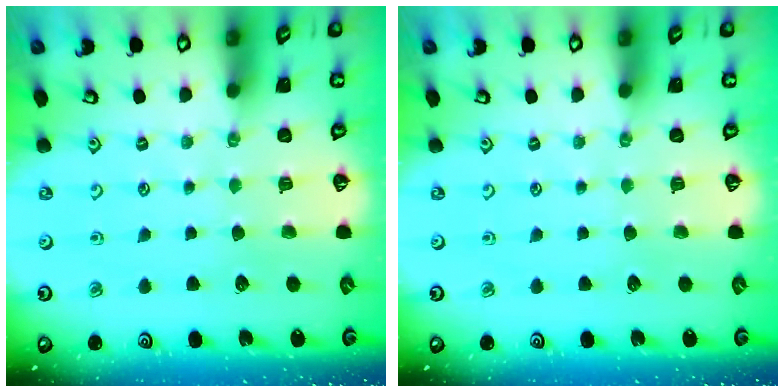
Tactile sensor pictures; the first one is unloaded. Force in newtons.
{"total": 0.0}